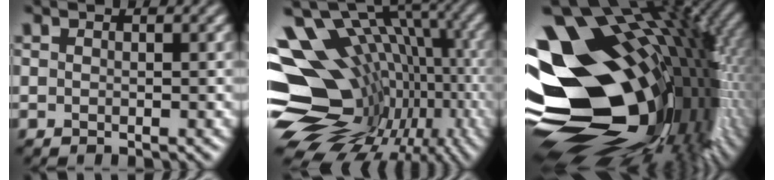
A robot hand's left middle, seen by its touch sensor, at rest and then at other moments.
{"total": 16.8, "force": [-1.4, 12.5, 11.2], "torque": [-0.180, 0.011, 0.004]}
{"total": 21.5, "force": [-1.1, 14.1, 16.1], "torque": [-0.269, 0.001, -0.021]}